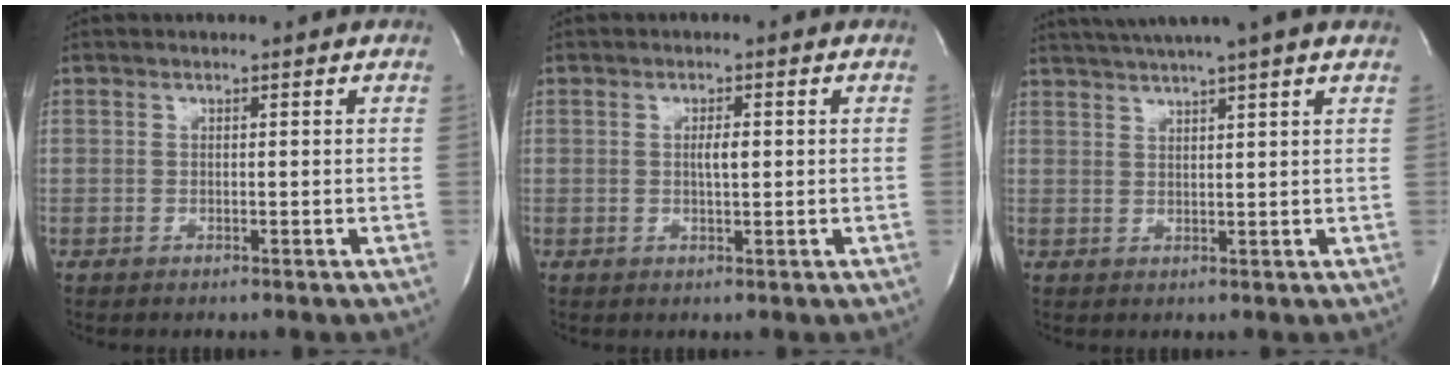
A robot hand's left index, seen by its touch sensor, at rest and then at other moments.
{"total": 1.9, "force": [0.2, 0.4, 1.9], "torque": [-0.034, 0.001, 0.002]}
{"total": 9.4, "force": [7.5, -0.9, 5.5], "torque": [-0.098, 0.026, 0.098]}